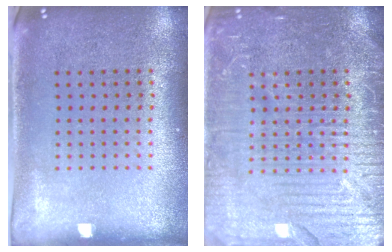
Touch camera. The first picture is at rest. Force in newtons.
{"total": 4.9, "press": 4.8, "slide": 0.6}